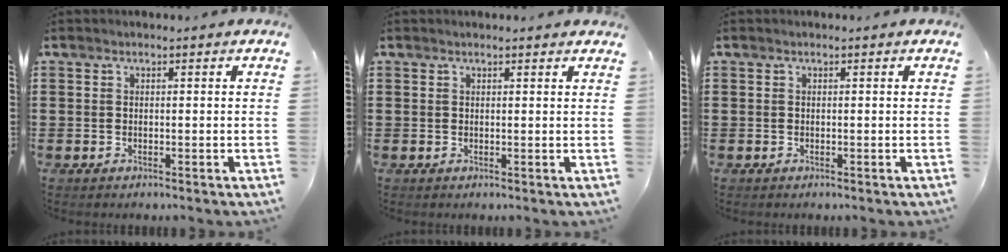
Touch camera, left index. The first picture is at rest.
{"total": 0.8, "force": [0.7, 0.0, 0.3], "torque": [-0.008, -0.001, 0.015]}
{"total": 0.0}